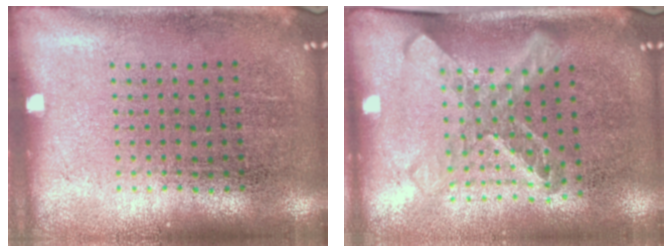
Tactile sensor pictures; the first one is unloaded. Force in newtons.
{"total": 1.7, "press": 1.3, "slide": 1.0}